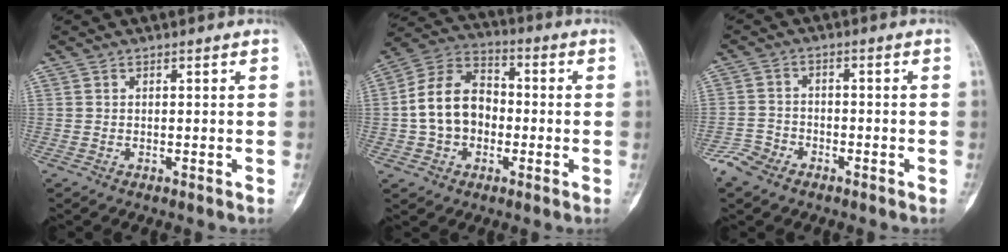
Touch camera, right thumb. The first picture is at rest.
{"total": 12.8, "force": [-1.4, 9.6, 8.2], "torque": [-0.128, 0.040, -0.038]}
{"total": 5.5, "force": [-3.9, 3.1, 2.3], "torque": [-0.047, 0.013, -0.079]}